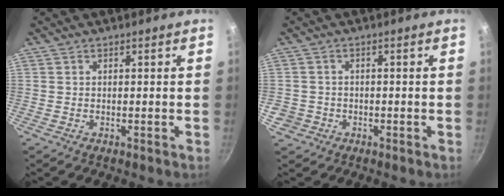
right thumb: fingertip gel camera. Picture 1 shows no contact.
{"total": 3.3, "force": [-1.0, 3.0, 0.8], "torque": [-0.009, 0.017, -0.013]}